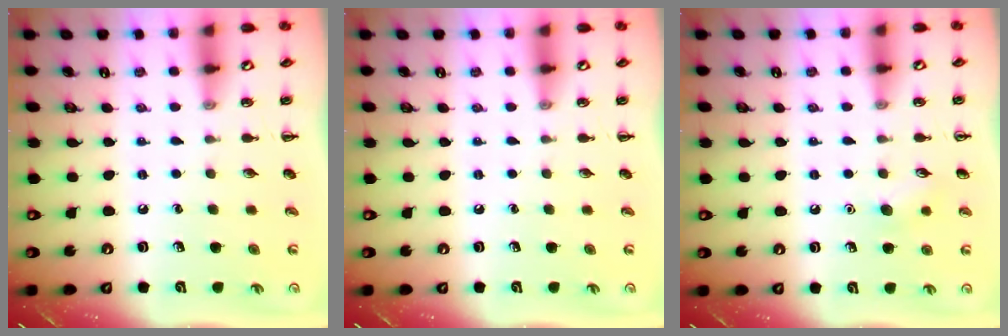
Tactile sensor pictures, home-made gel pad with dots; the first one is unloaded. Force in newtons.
{"total": 0.0}
{"total": 7.6, "press": 7.4, "slide": 1.8}